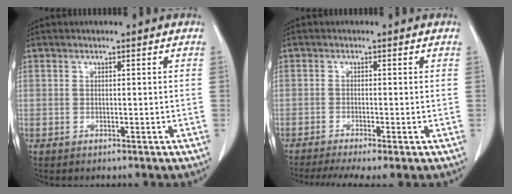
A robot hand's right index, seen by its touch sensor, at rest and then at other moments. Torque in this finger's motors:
{"motor_torque": [0.78, -0.75, 0.21, 0.09]}